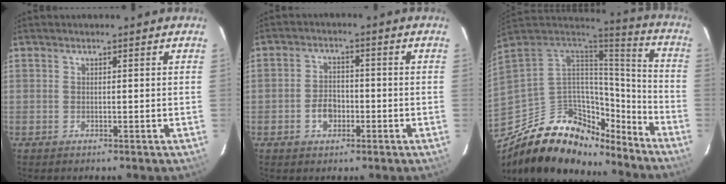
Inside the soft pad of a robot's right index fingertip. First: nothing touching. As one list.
[{"total": 4.4, "force": [-1.8, 3.2, 2.4], "torque": [-0.049, 0.010, -0.029]}, {"total": 24.3, "force": [-17.2, 12.6, 11.6], "torque": [-0.224, 0.037, -0.256]}]